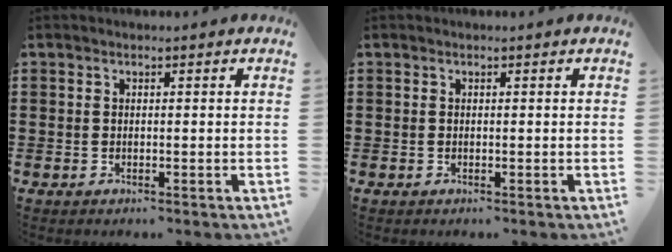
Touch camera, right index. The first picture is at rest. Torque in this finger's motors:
{"motor_torque": [0.00, 0.00, 0.03, -0.01]}